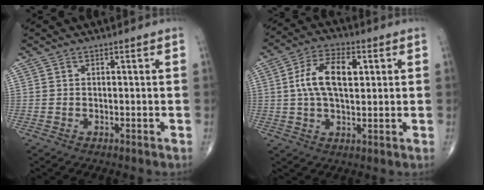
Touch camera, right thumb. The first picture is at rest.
{"total": 10.8, "force": [2.0, 5.6, 9.0], "torque": [-0.162, 0.011, 0.032]}